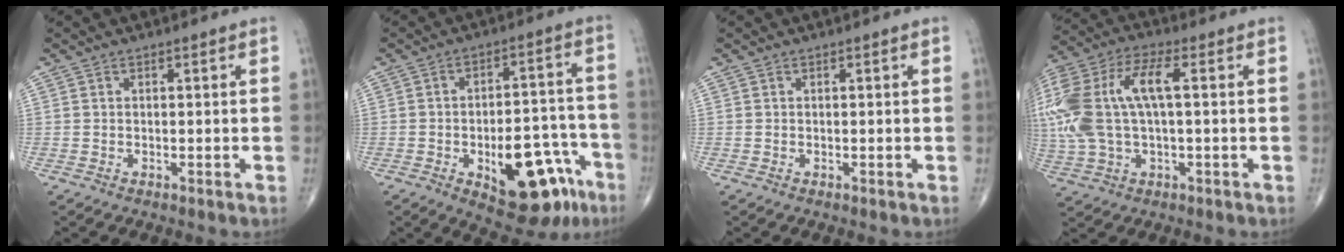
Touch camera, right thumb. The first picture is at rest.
{"total": 17.9, "force": [-8.0, 8.3, 13.7], "torque": [-0.147, 0.051, -0.095]}
{"total": 0.0}
{"total": 19.1, "force": [1.9, 8.8, 16.9], "torque": [-0.396, 0.033, 0.033]}